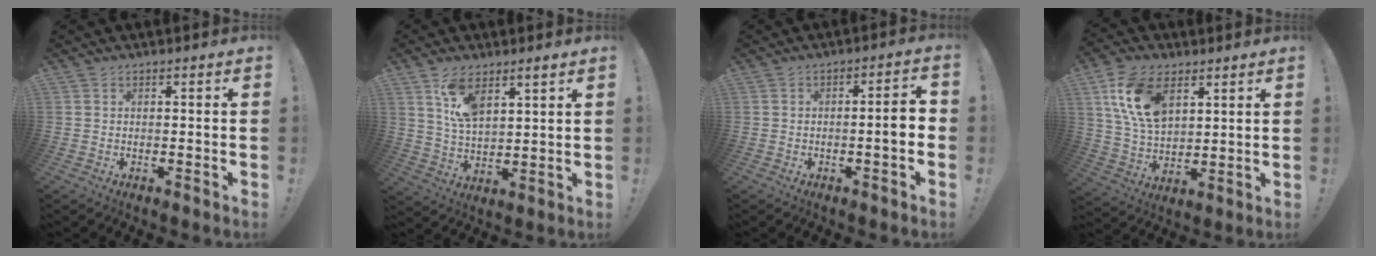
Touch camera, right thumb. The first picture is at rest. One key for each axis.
{"total": 9.5, "fx": 5.8, "fy": 4.1, "fz": 6.2, "tx": -0.108, "ty": -0.022, "tz": 0.106}
{"total": 5.0, "fx": -1.0, "fy": 0.3, "fz": 4.9, "tx": -0.074, "ty": 0.002, "tz": -0.021}
{"total": 16.0, "fx": 7.1, "fy": 10.0, "fz": 10.4, "tx": -0.203, "ty": -0.018, "tz": 0.133}